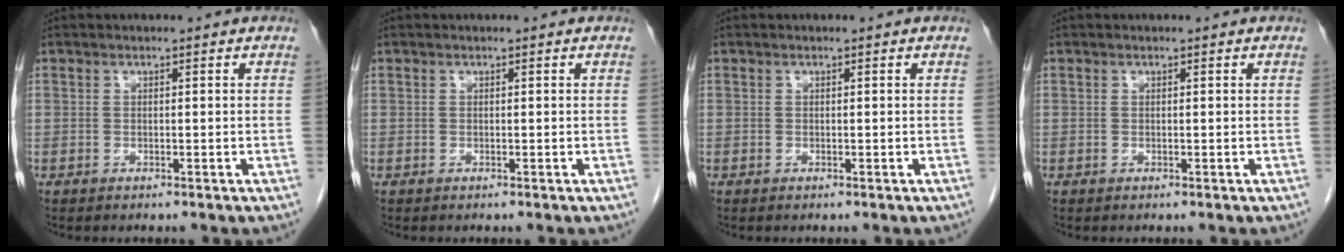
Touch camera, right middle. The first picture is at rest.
{"total": 0.0}
{"total": 0.0}
{"total": 0.0}